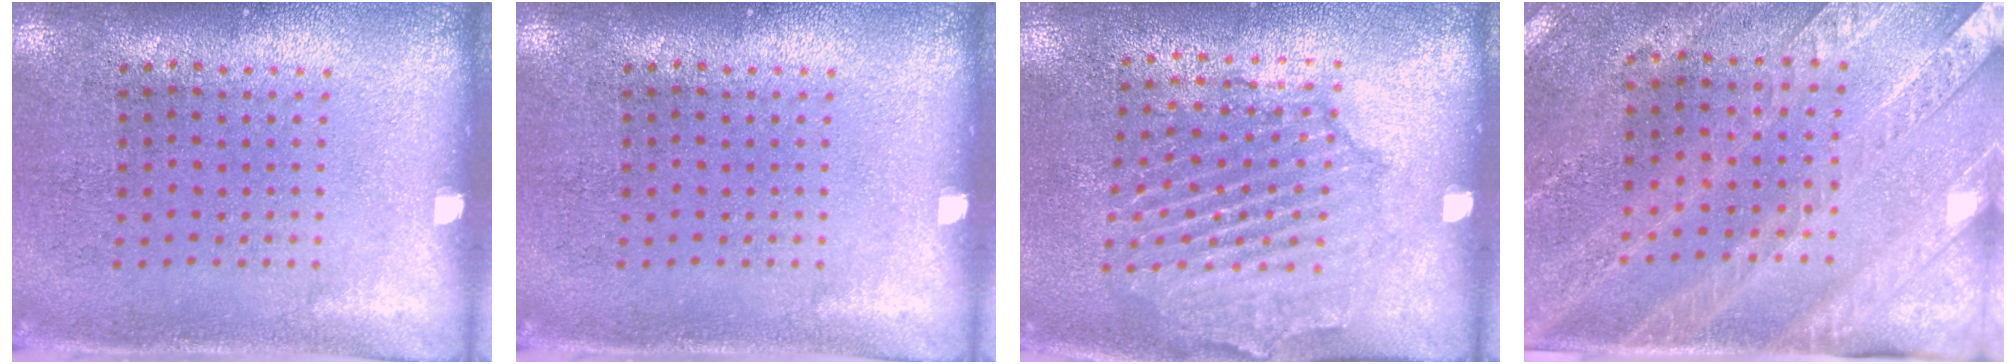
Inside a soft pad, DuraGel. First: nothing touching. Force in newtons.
{"total": 0.0}
{"total": 1.6, "press": 1.6, "slide": 0.2}
{"total": 2.7, "press": 2.4, "slide": 1.2}